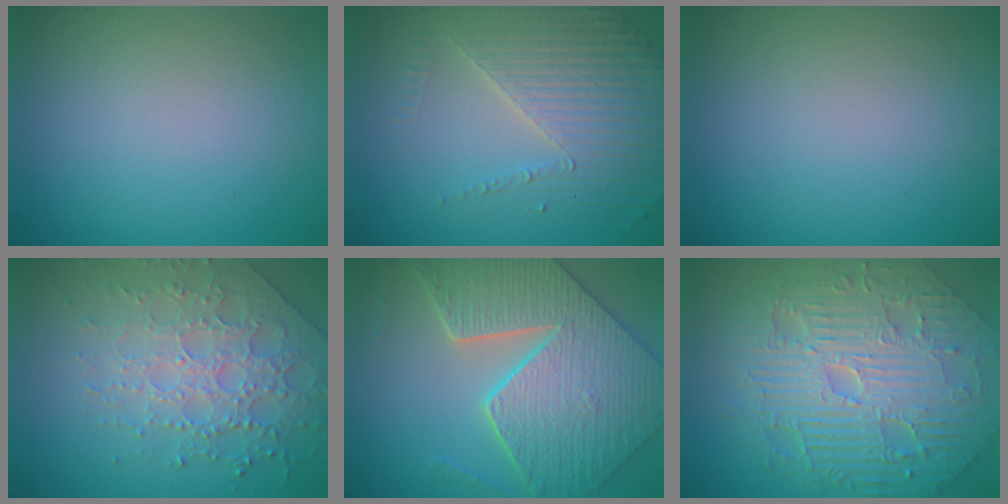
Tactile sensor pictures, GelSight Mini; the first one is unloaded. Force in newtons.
{"total": 4.4, "press": 3.9, "slide": 2.2}
{"total": 0.0}
{"total": 4.5, "press": 4.3, "slide": 1.2}
{"total": 8.2, "press": 6.8, "slide": 4.5}
{"total": 11.2, "press": 7.2, "slide": 8.6}